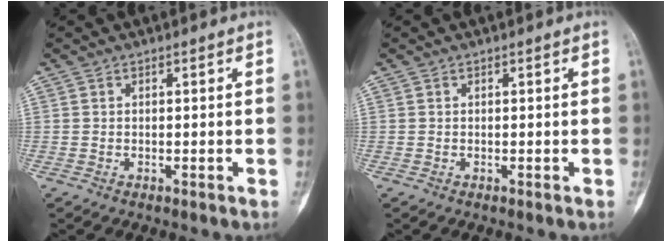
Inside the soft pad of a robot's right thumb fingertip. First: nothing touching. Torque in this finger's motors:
{"motor_torque": [0.00, 0.00, -0.01, 0.20, 0.00]}